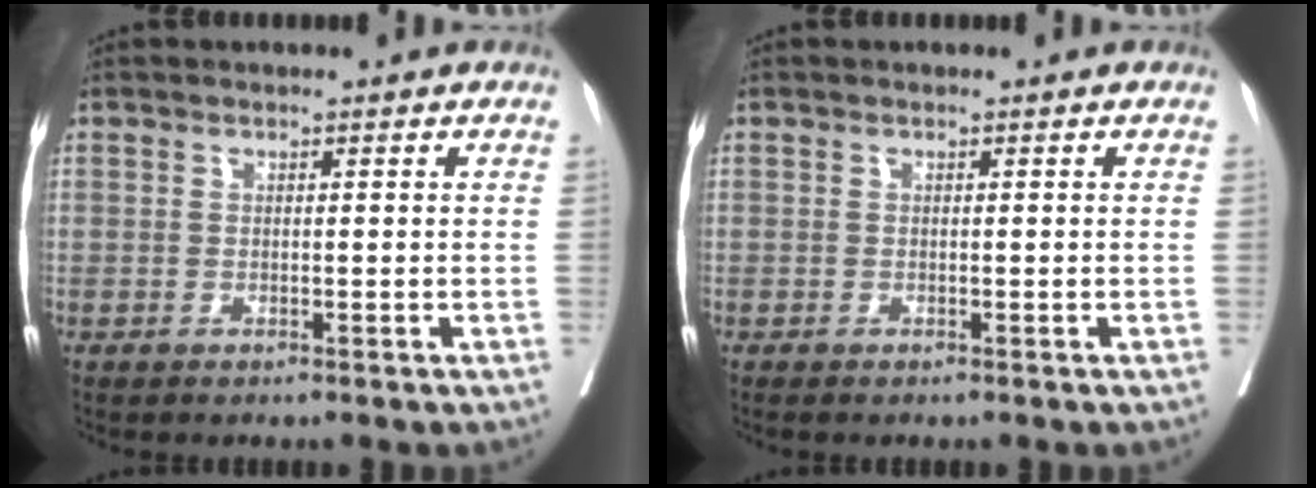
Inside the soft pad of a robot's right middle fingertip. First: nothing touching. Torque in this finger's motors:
{"motor_torque": [-0.05, 0.06, -0.01, 0.00]}